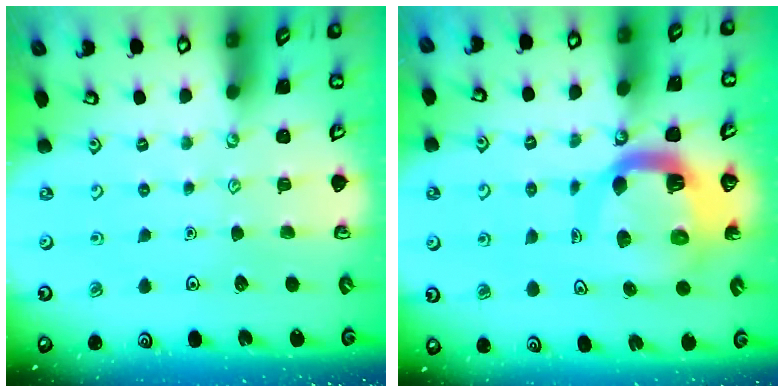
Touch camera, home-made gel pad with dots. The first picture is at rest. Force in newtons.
{"total": 11.8, "press": 11.7, "slide": 1.4}